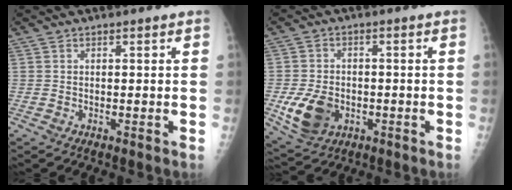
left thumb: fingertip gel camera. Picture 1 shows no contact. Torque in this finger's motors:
{"motor_torque": [-0.53, 0.88, 0.30, -0.21, 0.18]}